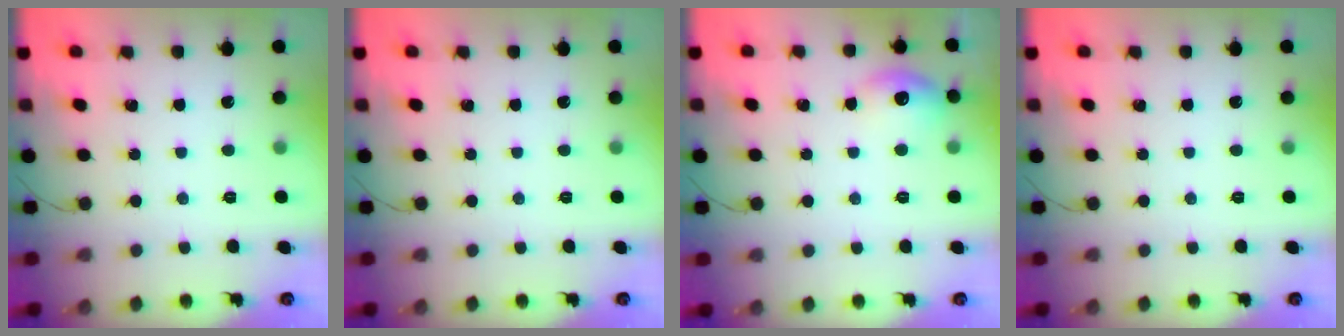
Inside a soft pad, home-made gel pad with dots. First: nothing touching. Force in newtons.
{"total": 0.0}
{"total": 10.1, "press": 8.3, "slide": 5.8}
{"total": 0.0}